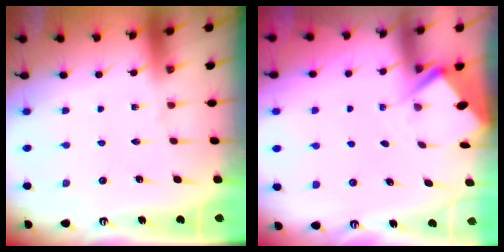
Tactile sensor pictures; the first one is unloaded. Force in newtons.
{"total": 2.9, "press": 2.8, "slide": 0.4}